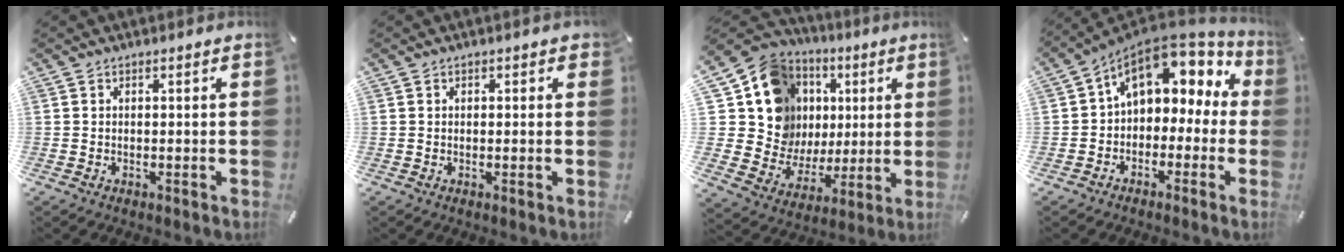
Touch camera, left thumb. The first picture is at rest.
{"total": 0.6, "force": [0.2, 0.6, 0.2], "torque": [0.004, 0.002, 0.000]}
{"total": 17.4, "force": [5.5, 15.4, 6.0], "torque": [-0.108, -0.045, 0.128]}
{"total": 10.3, "force": [4.5, 7.3, 5.8], "torque": [-0.098, -0.026, 0.082]}